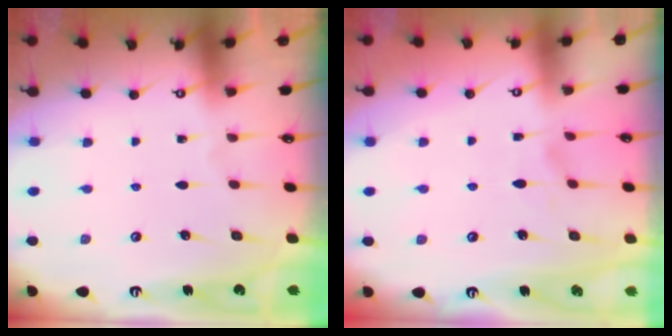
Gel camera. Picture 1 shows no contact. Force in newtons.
{"total": 2.9, "press": 2.7, "slide": 1.1}